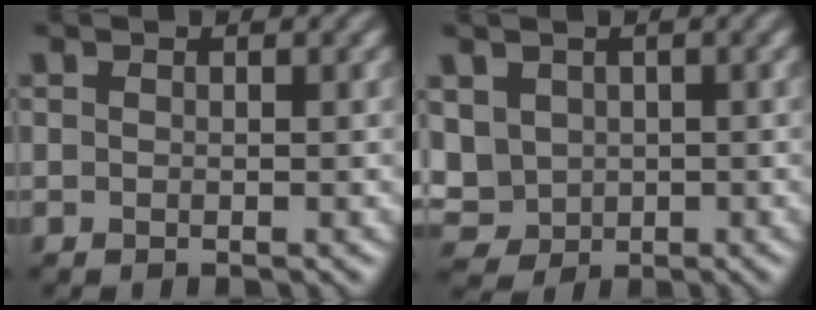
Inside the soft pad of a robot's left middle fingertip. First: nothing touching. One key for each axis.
{"total": 4.7, "fx": 0.5, "fy": 4.1, "fz": 2.2, "tx": -0.064, "ty": 0.015, "tz": 0.006}